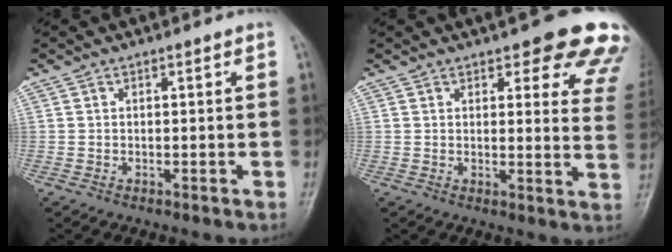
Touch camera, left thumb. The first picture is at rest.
{"total": 15.0, "force": [11.1, 4.9, 8.8], "torque": [-0.050, -0.047, 0.104]}